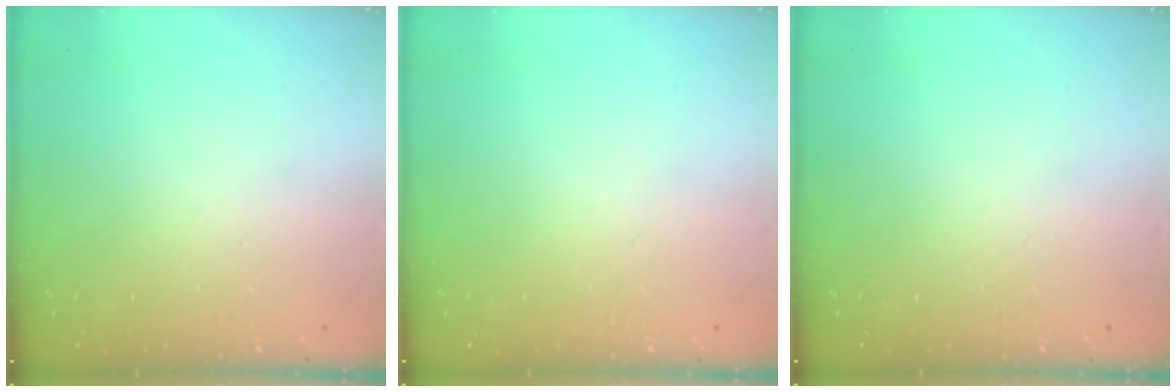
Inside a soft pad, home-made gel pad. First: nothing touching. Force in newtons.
{"total": 0.0}
{"total": 0.0}